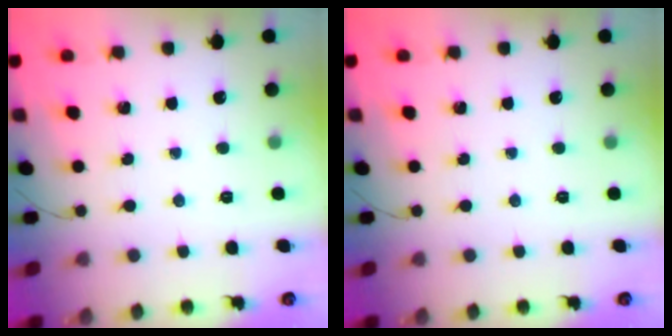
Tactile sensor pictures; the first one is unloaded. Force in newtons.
{"total": 0.0}